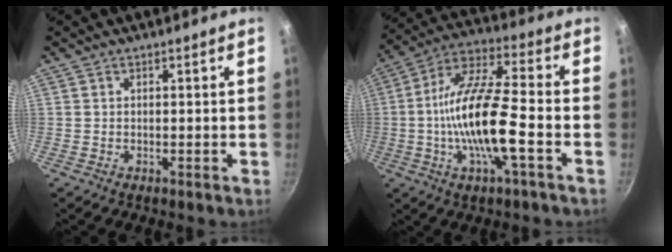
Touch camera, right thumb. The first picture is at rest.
{"total": 16.5, "force": [-3.5, 4.2, 15.6], "torque": [-0.295, 0.034, -0.077]}